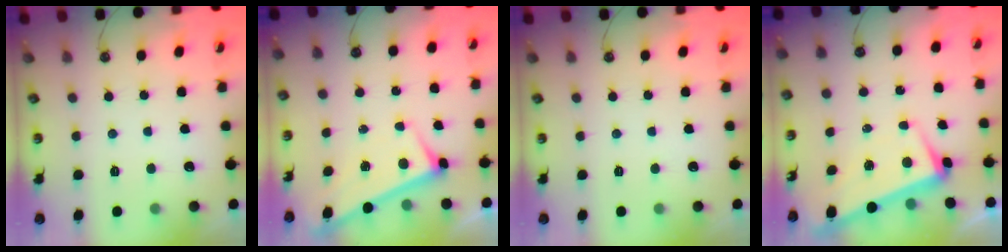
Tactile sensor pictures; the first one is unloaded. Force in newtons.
{"total": 3.0, "press": 3.0, "slide": 0.1}
{"total": 0.0}
{"total": 2.3, "press": 1.3, "slide": 1.9}